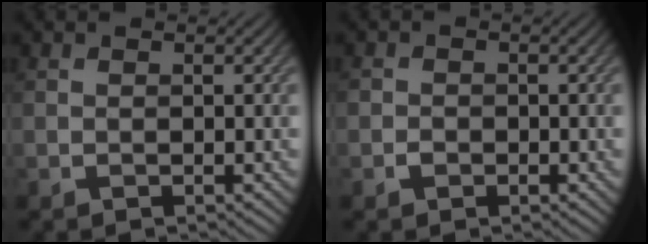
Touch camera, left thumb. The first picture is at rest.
{"total": 1.1, "force": [-0.5, 0.9, 0.3], "torque": [-0.001, -0.001, -0.012]}